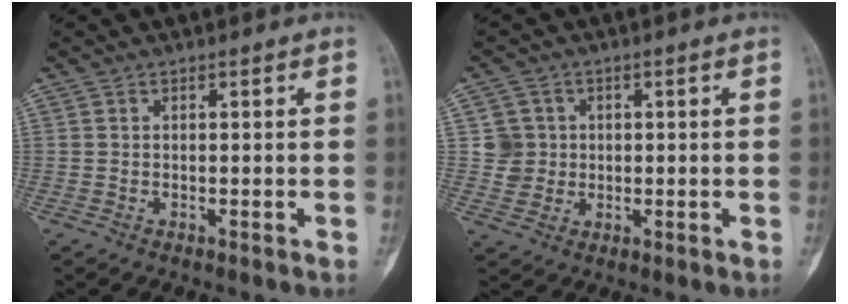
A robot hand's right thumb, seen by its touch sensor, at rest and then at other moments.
{"total": 4.5, "force": [0.7, 4.4, 0.2], "torque": [0.024, 0.003, 0.012]}